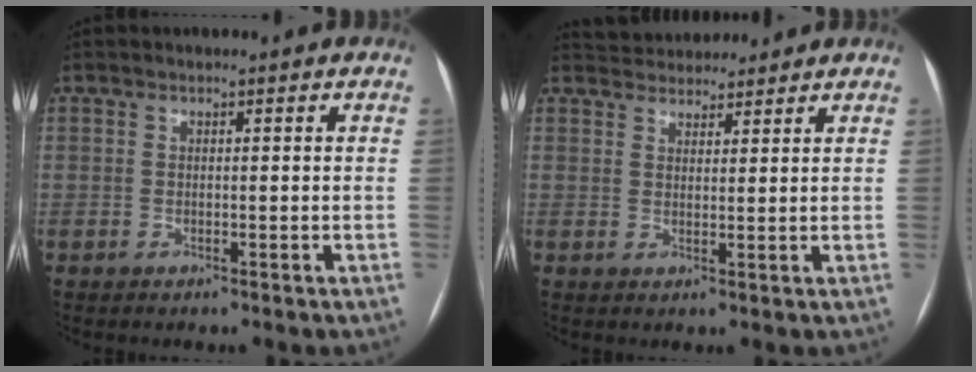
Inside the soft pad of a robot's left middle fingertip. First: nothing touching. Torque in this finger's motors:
{"motor_torque": [0.20, -0.22, 0.01, -0.01]}